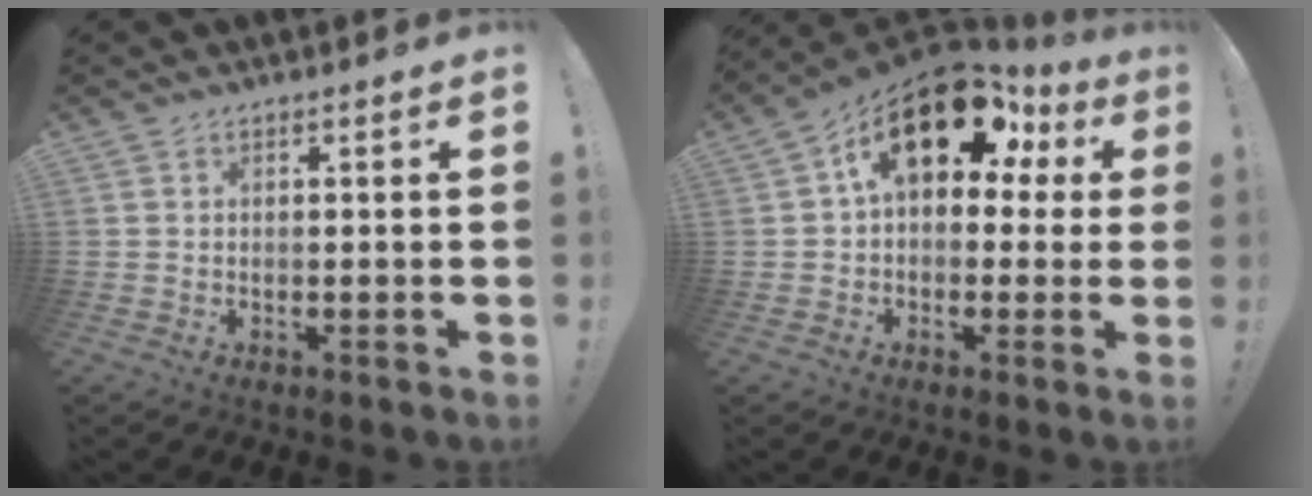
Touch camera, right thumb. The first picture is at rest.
{"total": 18.7, "force": [8.2, 10.3, 13.3], "torque": [-0.189, -0.031, 0.144]}